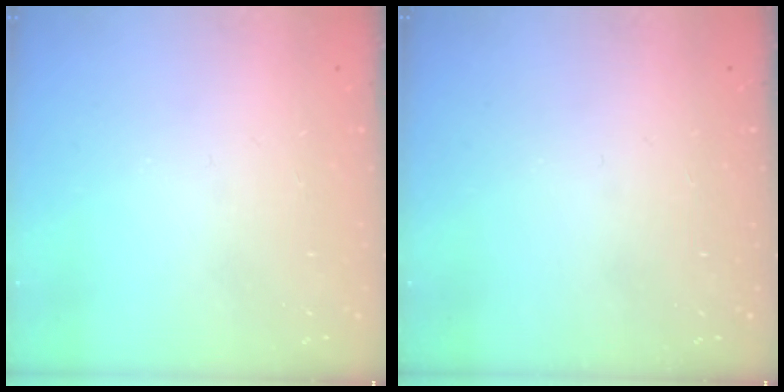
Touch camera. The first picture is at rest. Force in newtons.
{"total": 0.0}